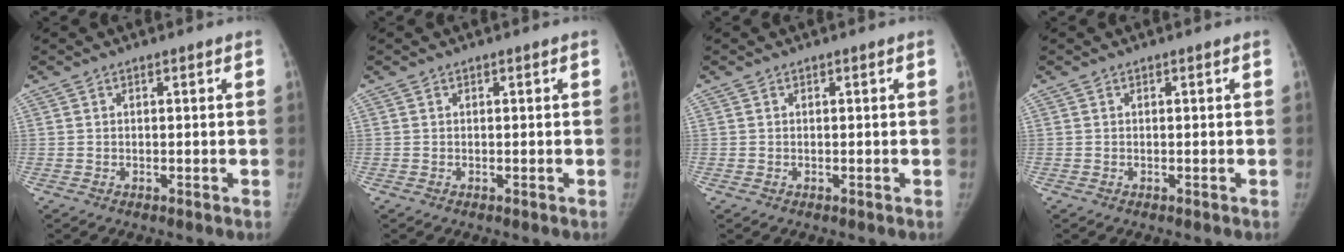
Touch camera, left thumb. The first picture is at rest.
{"total": 0.0}
{"total": 0.0}
{"total": 0.0}